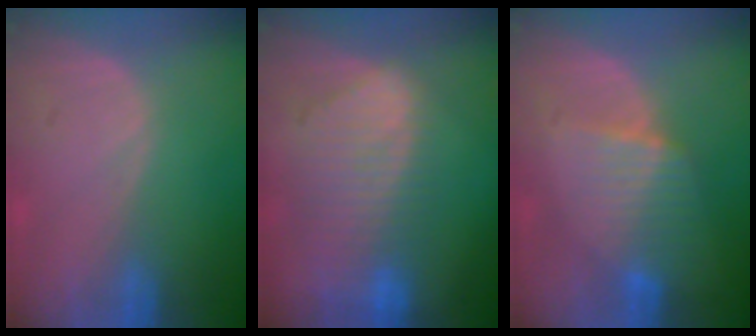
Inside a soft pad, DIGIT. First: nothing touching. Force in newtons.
{"total": 9.2, "press": 8.1, "slide": 4.4}
{"total": 6.6, "press": 5.8, "slide": 3.2}